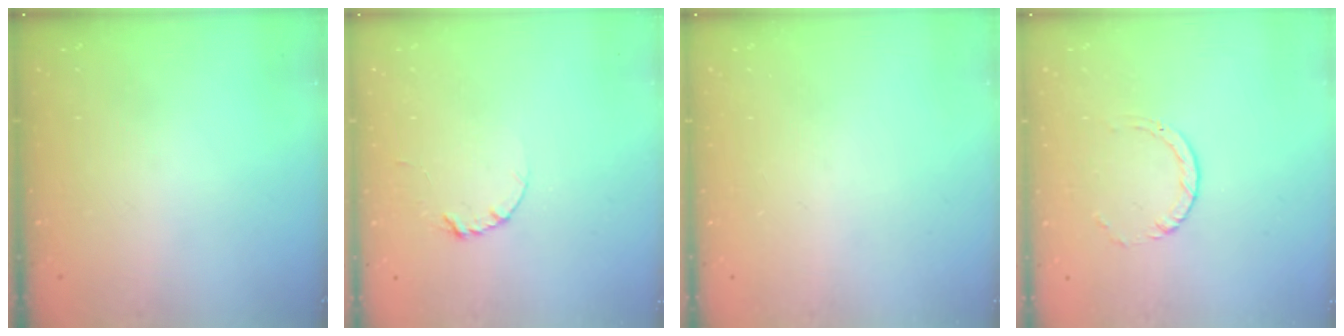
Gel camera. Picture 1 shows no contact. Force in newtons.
{"total": 3.5, "press": 3.5, "slide": 0.4}
{"total": 0.0}
{"total": 1.0, "press": 1.0, "slide": 0.1}